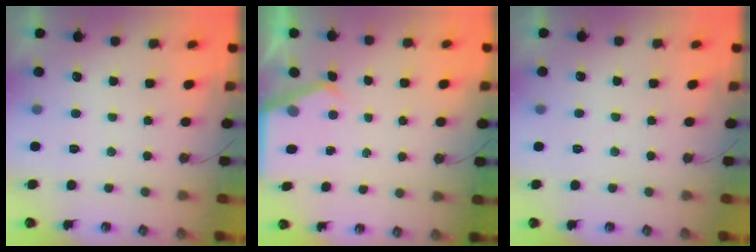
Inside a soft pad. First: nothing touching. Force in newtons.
{"total": 3.5, "press": 3.4, "slide": 0.5}
{"total": 3.0, "press": 3.0, "slide": 0.4}